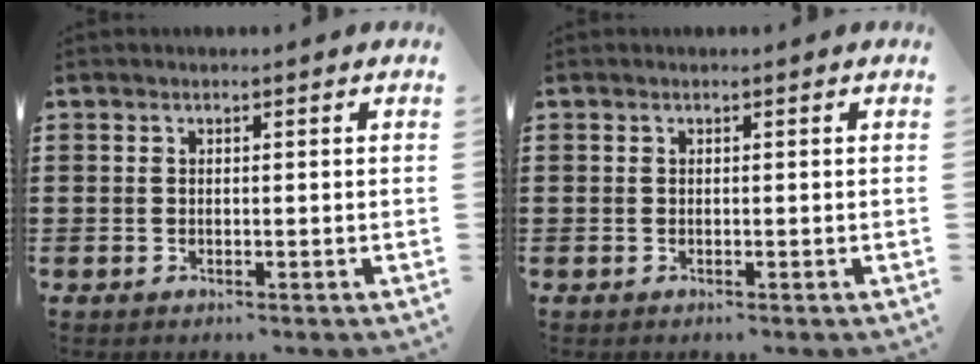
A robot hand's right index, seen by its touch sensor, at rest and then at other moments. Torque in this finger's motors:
{"motor_torque": [1.21, 0.92, 0.01, 0.00]}